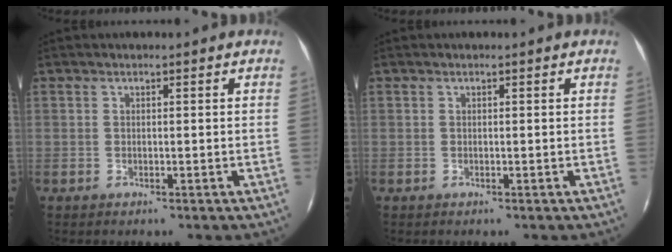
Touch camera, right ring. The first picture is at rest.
{"total": 0.0}